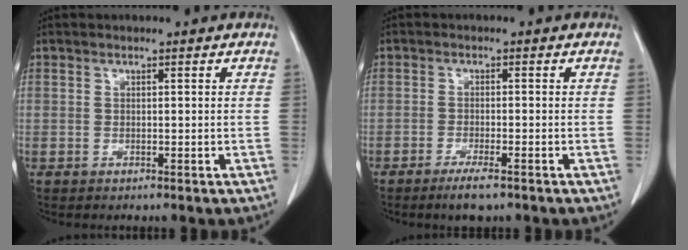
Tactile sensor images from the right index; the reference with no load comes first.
{"total": 3.5, "force": [-2.5, 0.4, 2.5], "torque": [-0.045, -0.006, -0.041]}